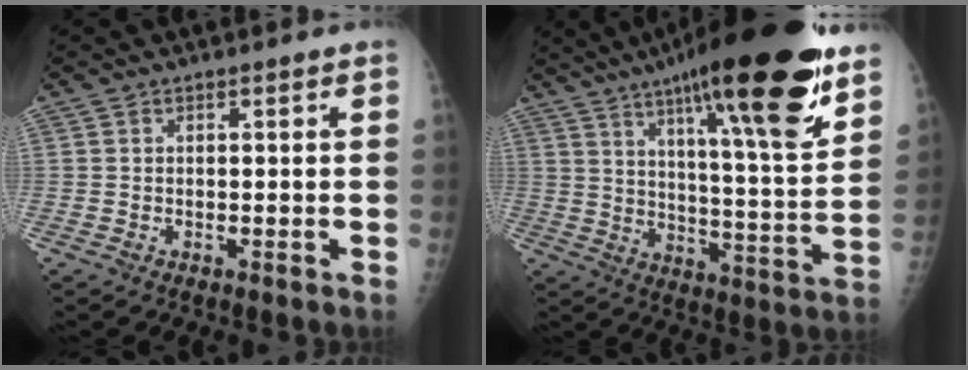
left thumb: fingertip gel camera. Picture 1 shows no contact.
{"total": 27.3, "force": [17.0, 4.8, 20.8], "torque": [-0.302, -0.056, 0.260]}